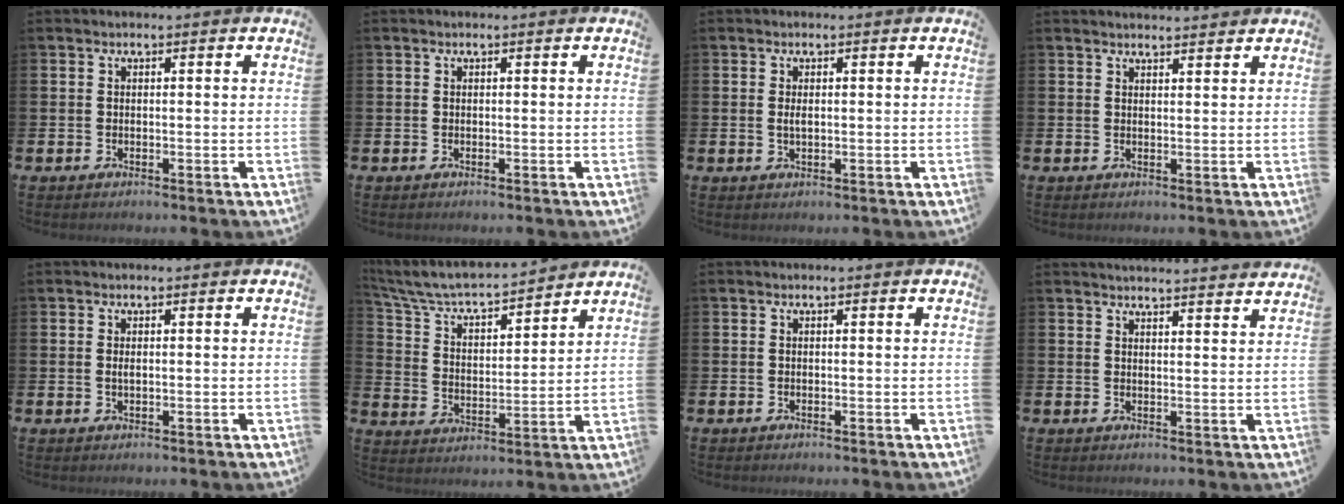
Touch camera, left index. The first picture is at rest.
{"total": 0.0}
{"total": 1.1, "force": [0.2, 0.4, 1.0], "torque": [-0.016, 0.001, 0.001]}
{"total": 2.0, "force": [2.0, 0.1, -0.1], "torque": [0.011, -0.015, 0.034]}
{"total": 0.7, "force": [0.1, 0.3, 0.6], "torque": [-0.009, 0.000, 0.001]}
{"total": 6.6, "force": [6.1, 1.3, 2.0], "torque": [-0.071, -0.050, 0.101]}
{"total": 0.0}
{"total": 3.2, "force": [3.2, -0.4, -0.1], "torque": [-0.006, -0.021, 0.058]}